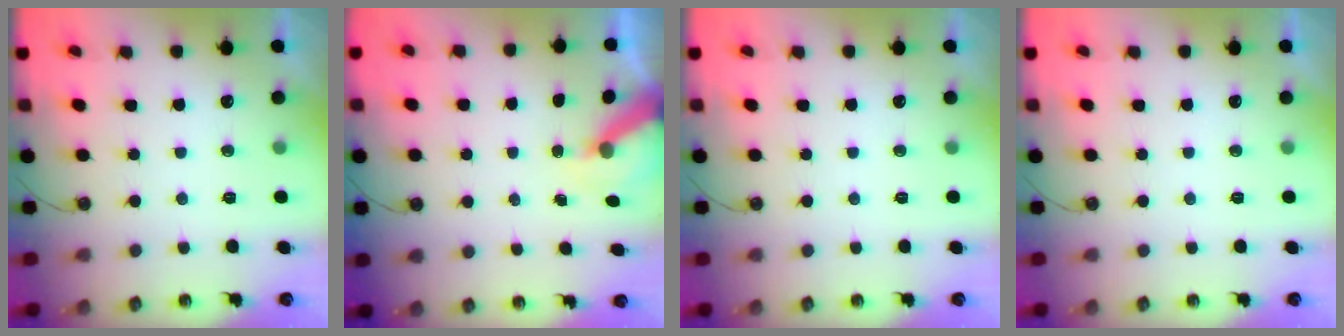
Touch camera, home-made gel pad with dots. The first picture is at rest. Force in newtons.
{"total": 5.4, "press": 5.4, "slide": 0.5}
{"total": 0.0}
{"total": 0.0}